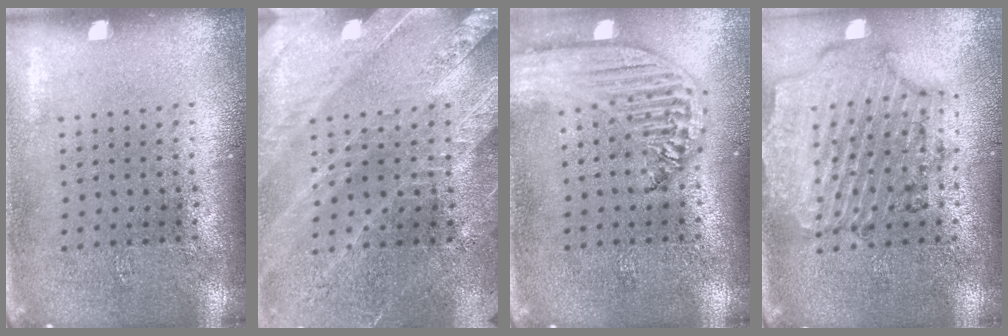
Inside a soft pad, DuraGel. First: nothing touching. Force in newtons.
{"total": 2.7, "press": 2.7, "slide": 0.5}
{"total": 2.6, "press": 2.2, "slide": 1.4}
{"total": 1.6, "press": 1.5, "slide": 0.3}